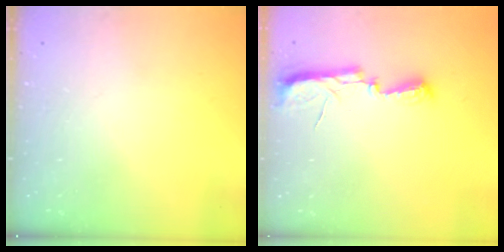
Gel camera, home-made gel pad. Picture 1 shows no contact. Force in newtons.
{"total": 9.8, "press": 8.5, "slide": 4.8}